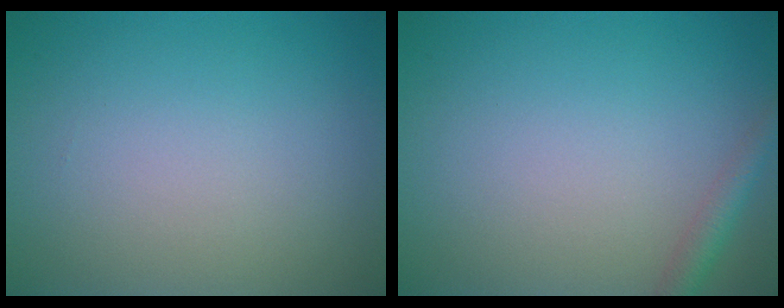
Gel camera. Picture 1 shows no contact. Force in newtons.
{"total": 1.8, "press": 1.8, "slide": 0.1}